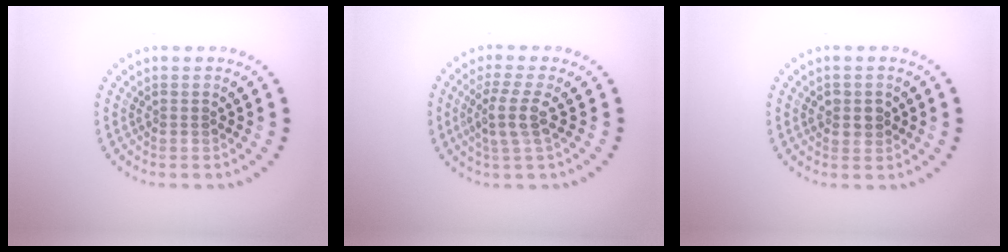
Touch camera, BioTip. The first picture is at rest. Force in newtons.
{"total": 2.9, "press": 2.3, "slide": 1.7}
{"total": 1.7, "press": 1.5, "slide": 0.7}